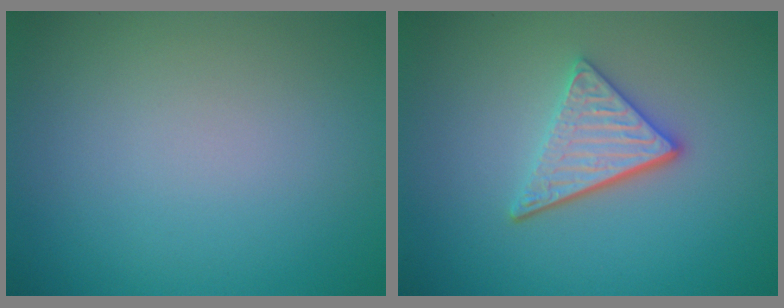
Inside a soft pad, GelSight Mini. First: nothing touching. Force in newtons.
{"total": 3.8, "press": 3.1, "slide": 2.3}